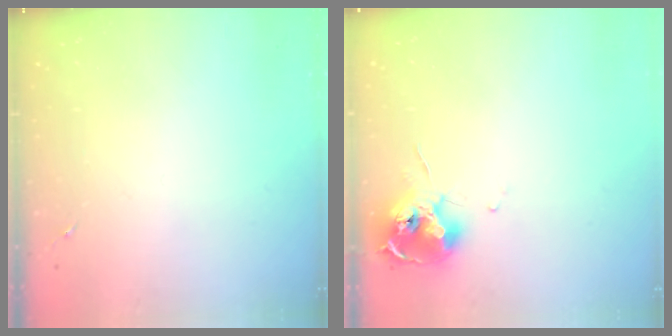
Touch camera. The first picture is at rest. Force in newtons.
{"total": 11.5, "press": 11.4, "slide": 0.6}